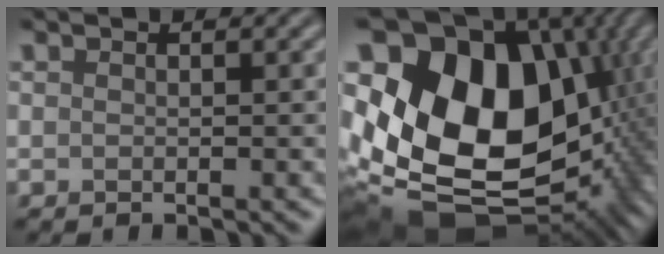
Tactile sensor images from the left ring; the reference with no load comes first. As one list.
[{"total": 19.5, "force": [1.1, 14.8, 12.7], "torque": [-0.235, -0.013, 0.046]}]